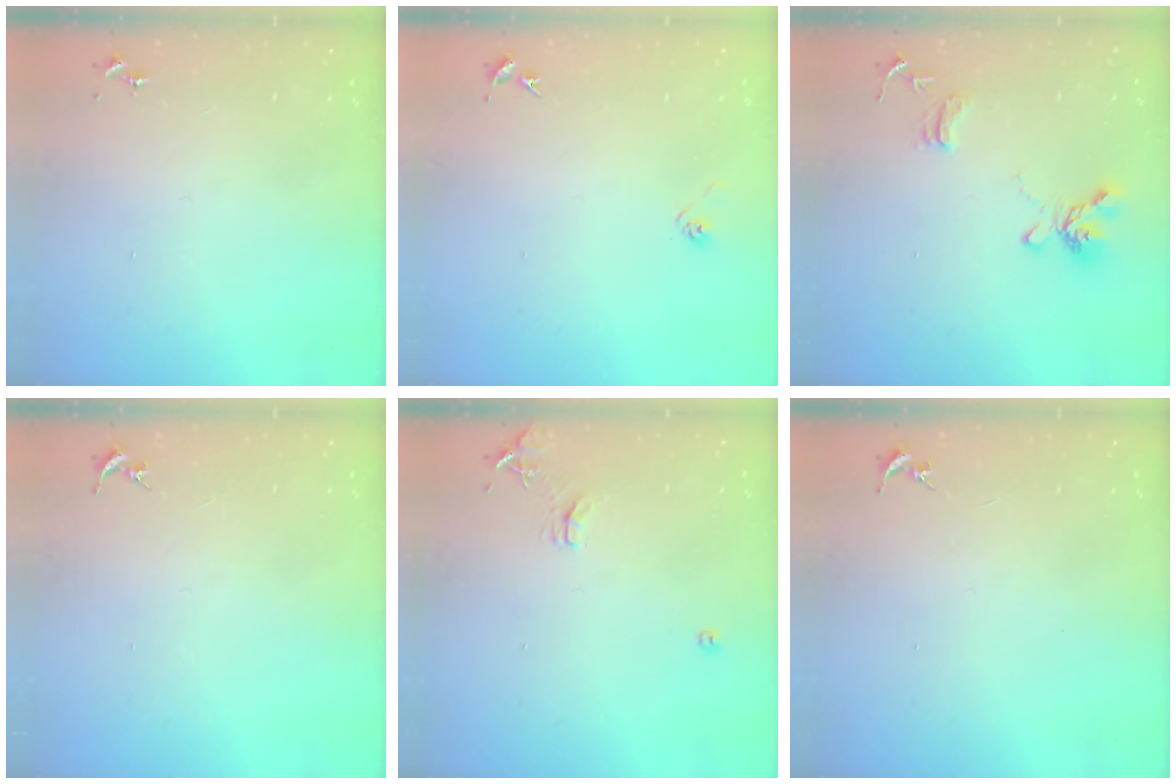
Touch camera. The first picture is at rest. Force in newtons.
{"total": 3.3, "press": 3.0, "slide": 1.2}
{"total": 14.7, "press": 14.6, "slide": 1.5}
{"total": 0.0}
{"total": 8.6, "press": 8.6, "slide": 0.8}
{"total": 0.0}